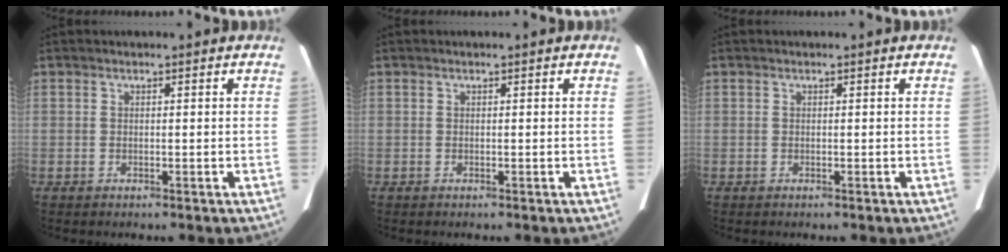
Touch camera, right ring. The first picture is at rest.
{"total": 0.0}
{"total": 0.0}